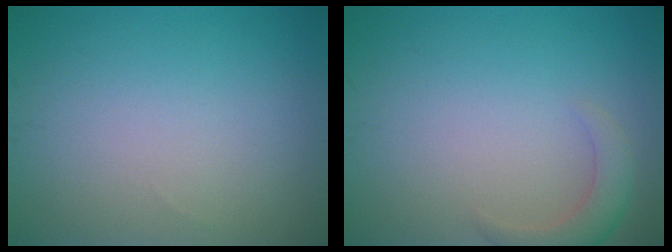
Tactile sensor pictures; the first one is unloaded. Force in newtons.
{"total": 2.5, "press": 2.5, "slide": 0.3}